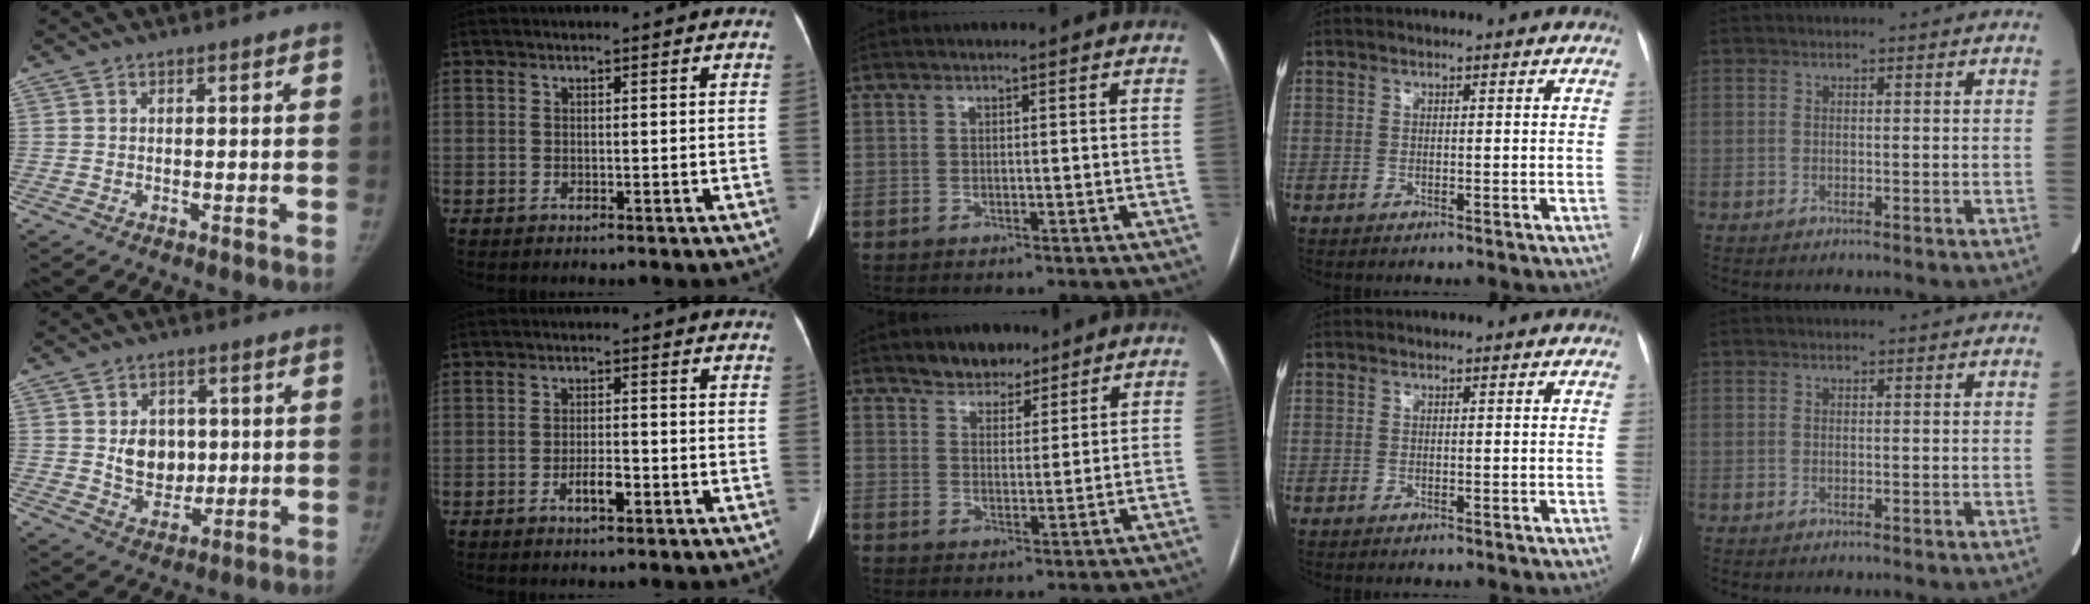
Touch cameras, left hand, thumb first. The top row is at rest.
{"thumb": {"total": 8.0, "force": [0.9, 6.5, 4.7], "torque": [-0.029, -0.006, 0.023]}, "index": {"total": 3.1, "force": [-1.5, 0.9, 2.5], "torque": [-0.049, 0.001, -0.023]}, "middle": {"total": 5.5, "force": [4.5, 2.8, 1.5], "torque": [-0.022, 0.005, 0.078]}}